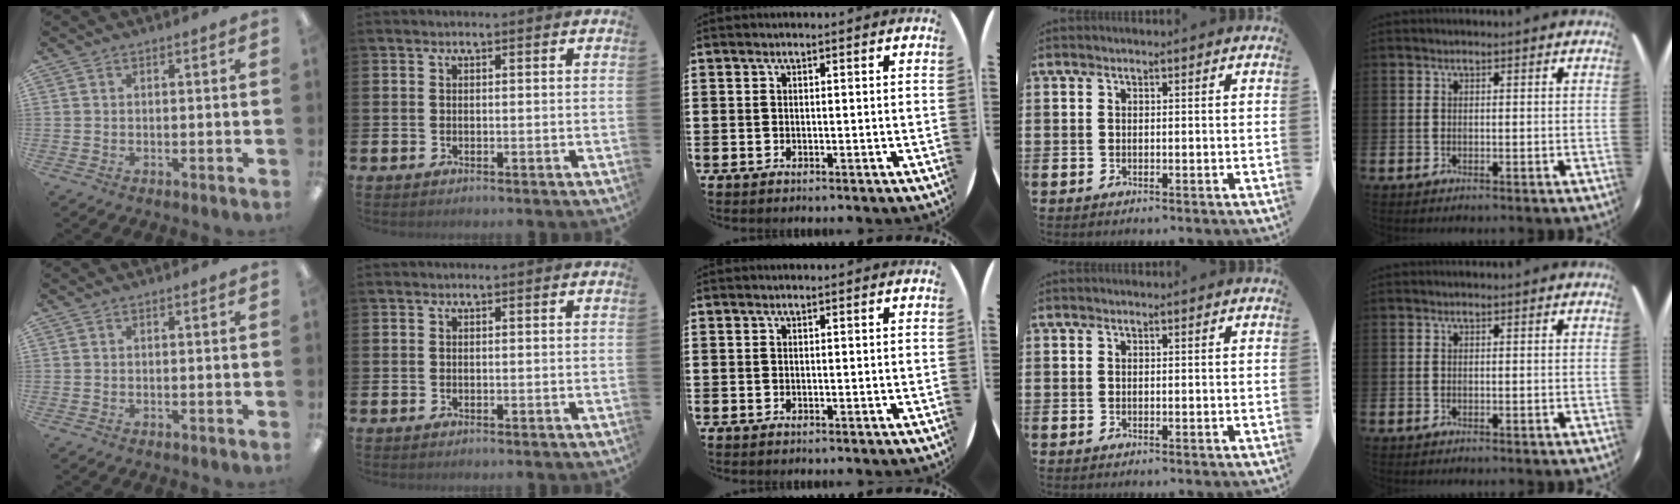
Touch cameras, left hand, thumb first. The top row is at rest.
{}